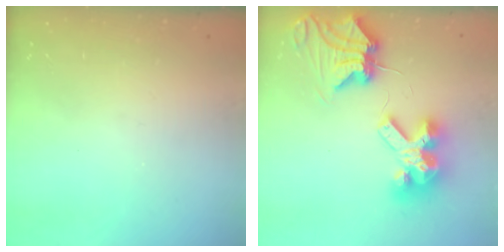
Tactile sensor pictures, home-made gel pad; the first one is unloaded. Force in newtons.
{"total": 14.5, "press": 14.4, "slide": 1.7}